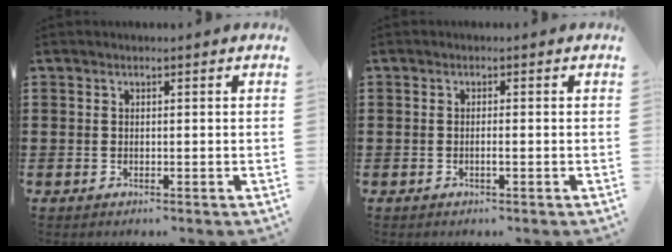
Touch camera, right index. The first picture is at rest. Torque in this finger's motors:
{"motor_torque": [-0.01, -0.08, 0.08, 0.00]}